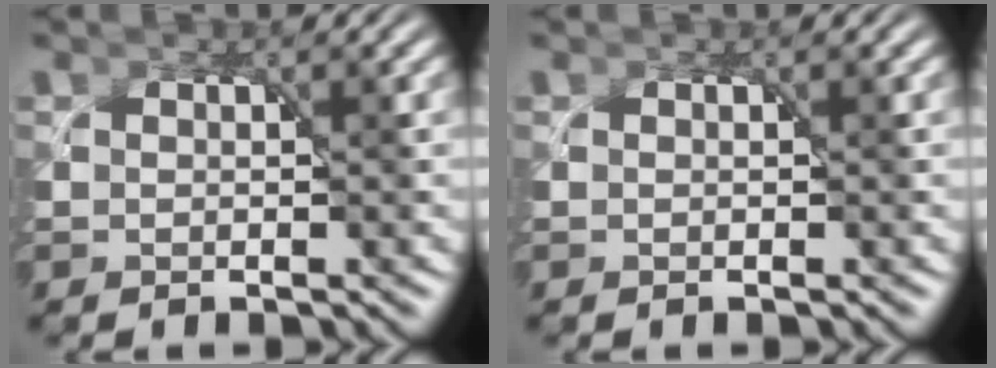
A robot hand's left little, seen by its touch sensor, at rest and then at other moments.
{"total": 0.0}